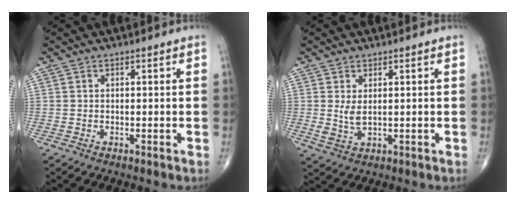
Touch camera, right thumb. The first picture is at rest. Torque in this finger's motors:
{"motor_torque": [0.04, 0.04, -0.02, -0.09, 0.14]}